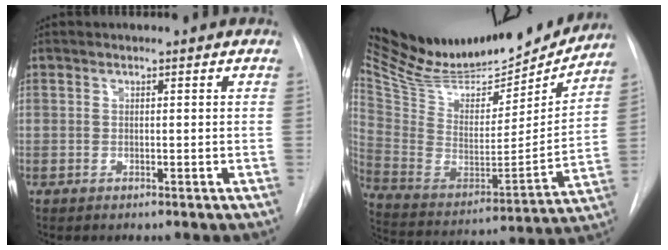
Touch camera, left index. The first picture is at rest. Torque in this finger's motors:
{"motor_torque": [0.81, -1.33, -0.29, -0.05]}